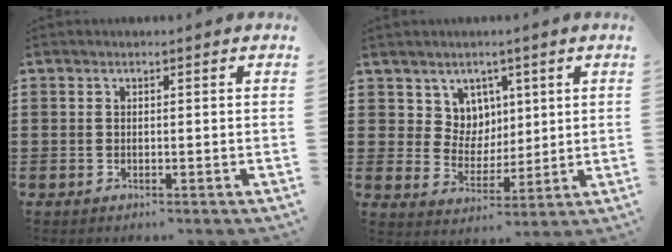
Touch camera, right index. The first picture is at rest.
{"total": 6.3, "force": [3.6, 5.2, 0.7], "torque": [-0.047, 0.001, 0.069]}